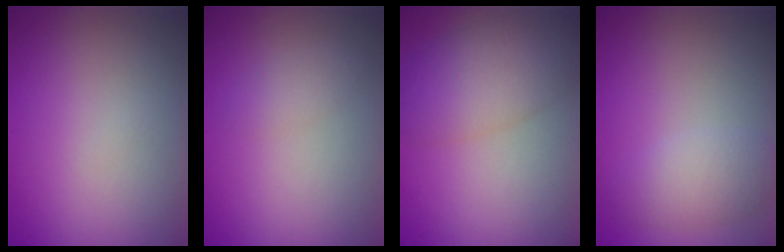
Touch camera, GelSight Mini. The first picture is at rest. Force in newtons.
{"total": 1.2, "press": 1.2, "slide": 0.0}
{"total": 3.9, "press": 3.9, "slide": 0.4}
{"total": 2.9, "press": 2.9, "slide": 0.1}